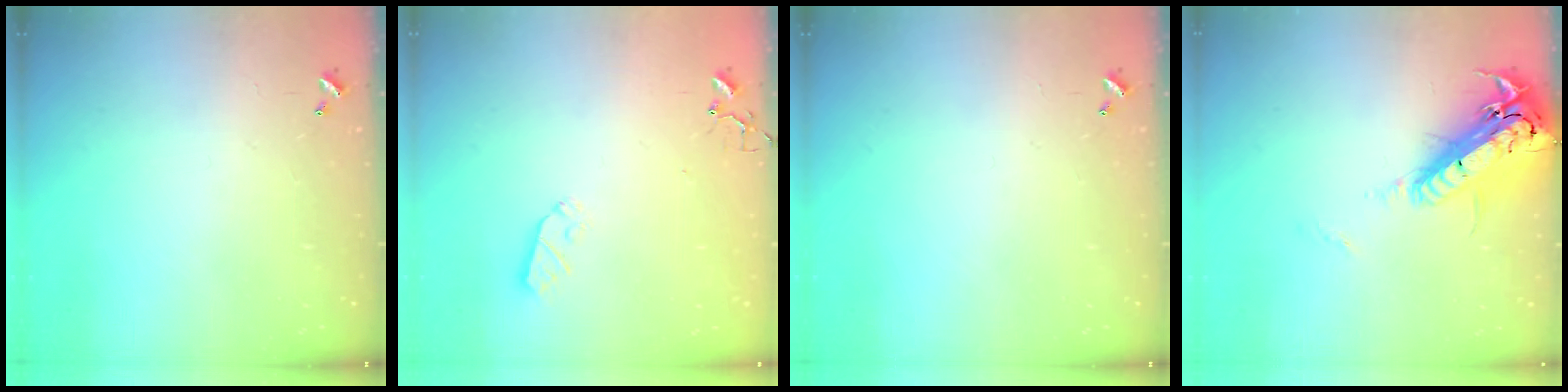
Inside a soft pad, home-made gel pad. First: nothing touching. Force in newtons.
{"total": 5.5, "press": 5.5, "slide": 0.4}
{"total": 0.0}
{"total": 22.8, "press": 22.3, "slide": 4.6}